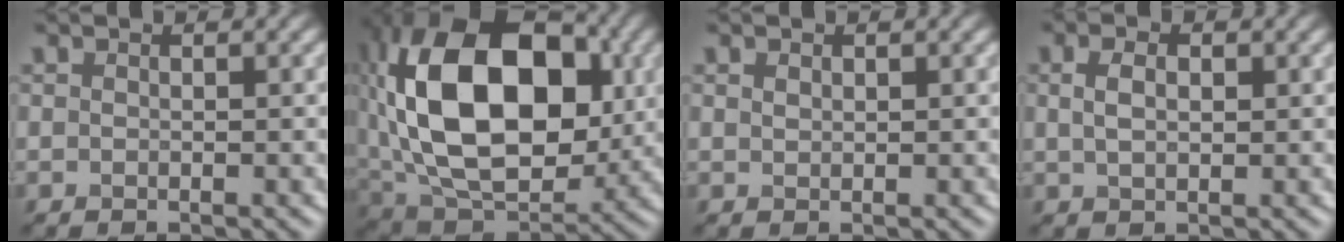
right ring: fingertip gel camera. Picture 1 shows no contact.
{"total": 18.9, "force": [2.9, 12.2, 14.2], "torque": [-0.269, 0.009, 0.053]}
{"total": 0.6, "force": [0.4, 0.4, 0.3], "torque": [-0.007, 0.000, 0.010]}
{"total": 2.4, "force": [0.7, 1.5, 1.8], "torque": [-0.037, -0.002, 0.015]}